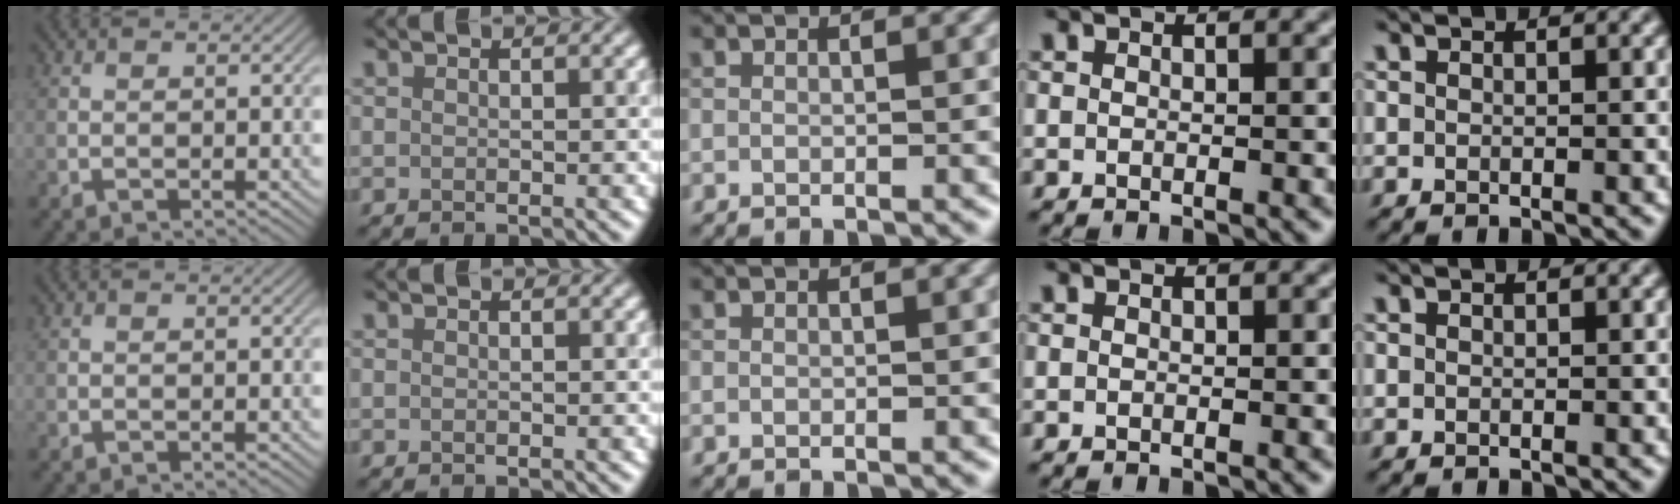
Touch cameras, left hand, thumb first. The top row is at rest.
{}